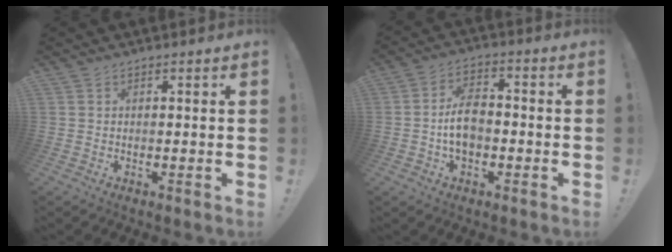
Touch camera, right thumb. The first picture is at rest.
{"total": 8.8, "force": [-1.8, 5.7, 6.4], "torque": [-0.117, 0.012, -0.031]}